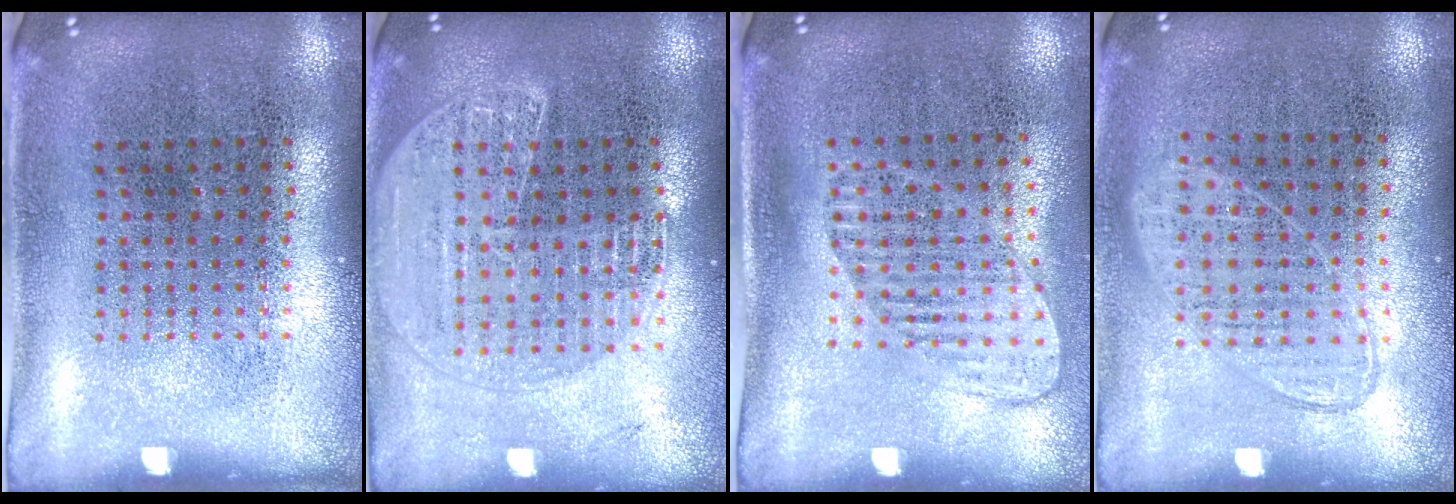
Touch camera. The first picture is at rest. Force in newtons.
{"total": 1.7, "press": 1.6, "slide": 0.6}
{"total": 1.4, "press": 1.2, "slide": 0.8}
{"total": 0.9, "press": 0.8, "slide": 0.4}